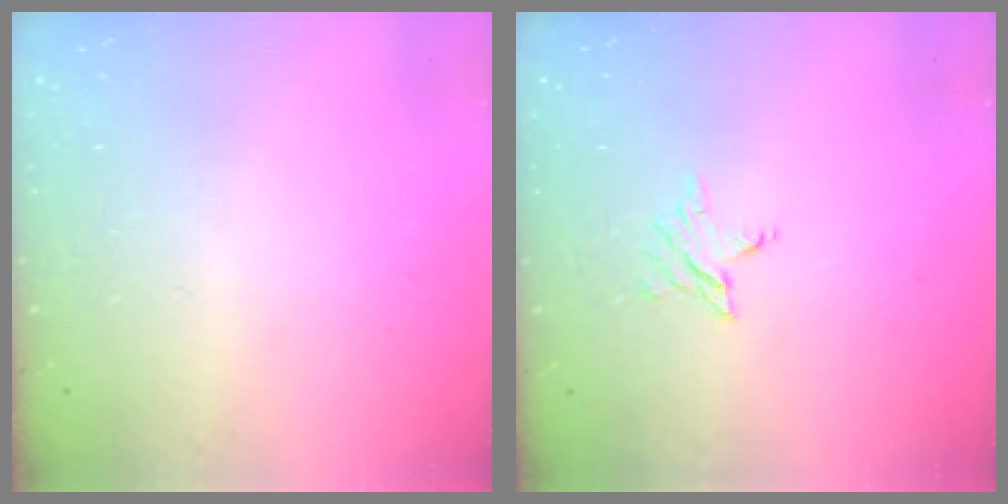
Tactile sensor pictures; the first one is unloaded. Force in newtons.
{"total": 2.7, "press": 2.7, "slide": 0.2}